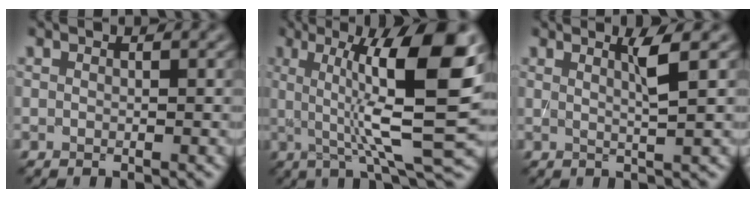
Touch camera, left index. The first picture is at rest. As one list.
[{"total": 11.6, "force": [2.0, 2.4, 11.2], "torque": [-0.166, 0.002, 0.036]}, {"total": 2.3, "force": [0.9, 0.3, 2.1], "torque": [-0.034, -0.001, 0.012]}]